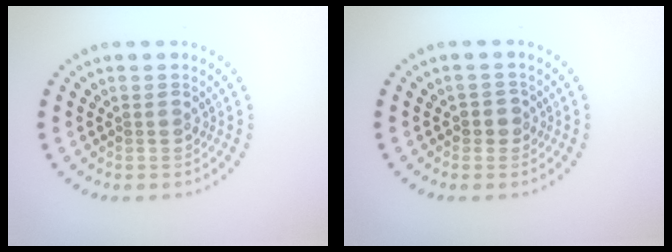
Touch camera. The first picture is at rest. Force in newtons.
{"total": 1.3, "press": 1.1, "slide": 0.6}